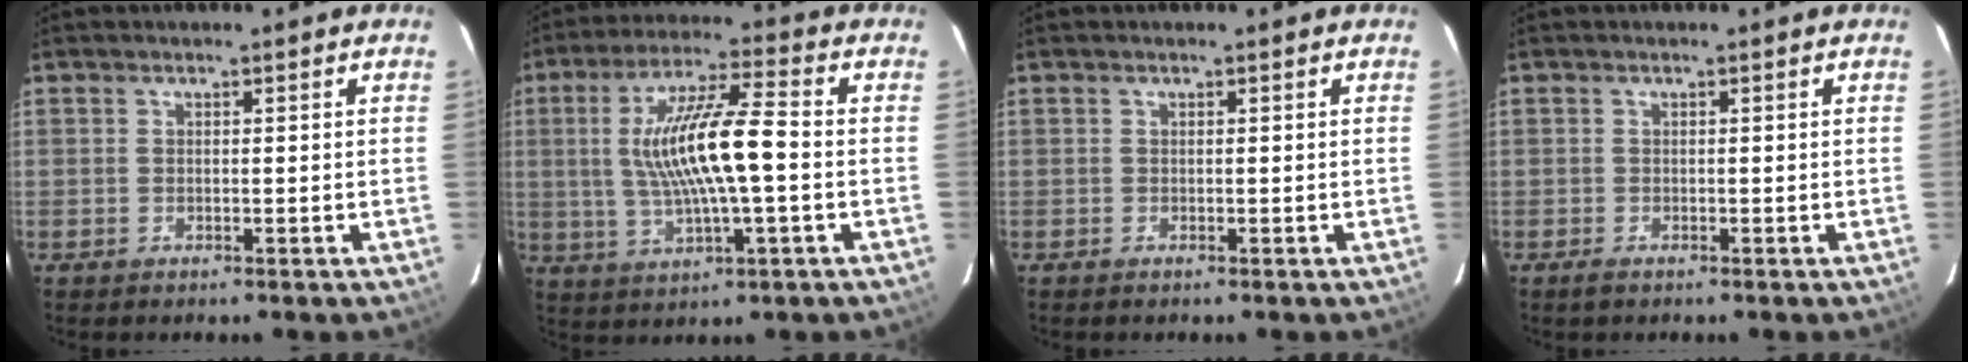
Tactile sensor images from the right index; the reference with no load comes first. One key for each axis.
{"total": 14.3, "fx": -0.2, "fy": 2.3, "fz": 14.2, "tx": -0.267, "ty": 0.004, "tz": 0.000}
{"total": 0.0}
{"total": 1.0, "fx": -0.7, "fy": 0.2, "fz": 0.6, "tx": -0.011, "ty": -0.002, "tz": -0.013}